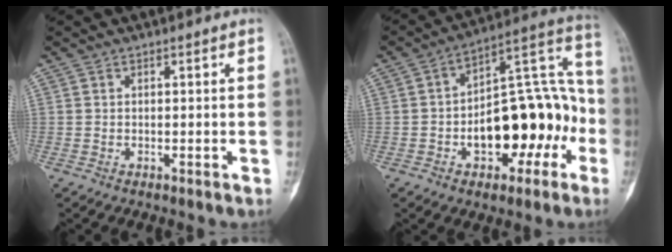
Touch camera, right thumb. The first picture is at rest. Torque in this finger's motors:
{"motor_torque": [2.10, 2.02, 1.13, -0.94, 0.08]}